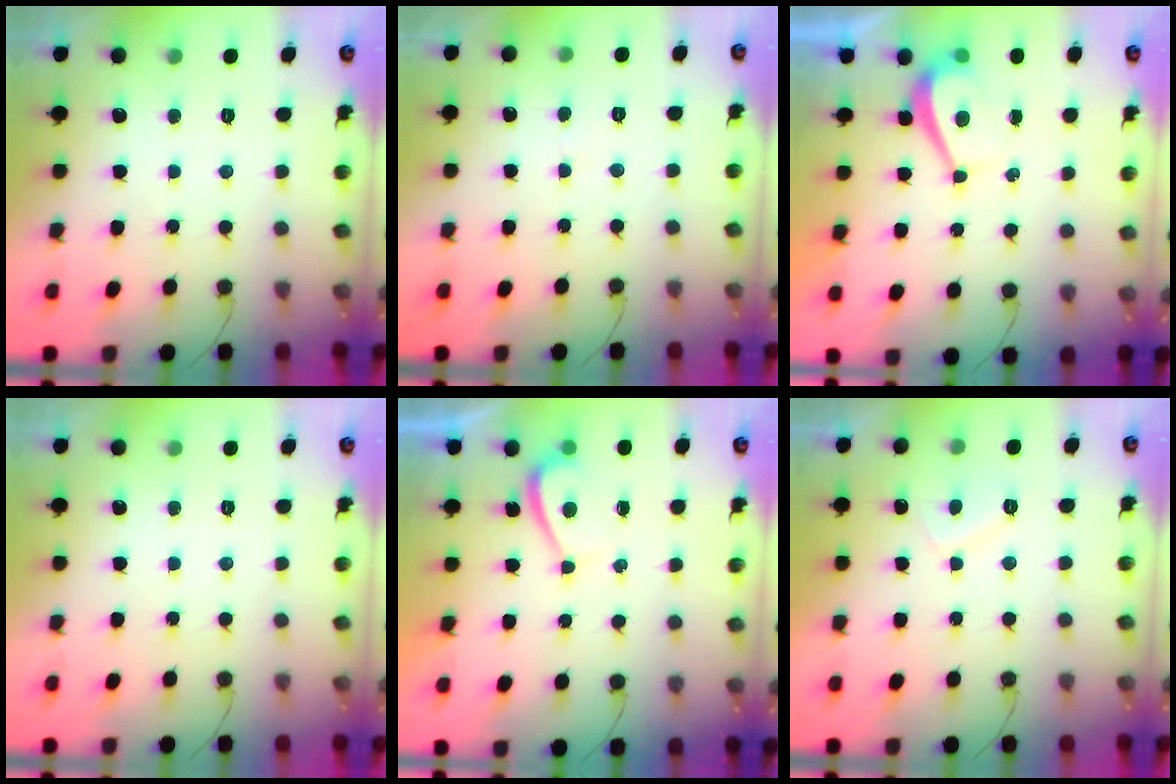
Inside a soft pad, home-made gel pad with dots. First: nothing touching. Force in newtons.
{"total": 3.9, "press": 3.9, "slide": 0.3}
{"total": 2.8, "press": 2.8, "slide": 0.6}
{"total": 0.0}
{"total": 1.0, "press": 0.9, "slide": 0.6}
{"total": 3.4, "press": 3.3, "slide": 0.8}